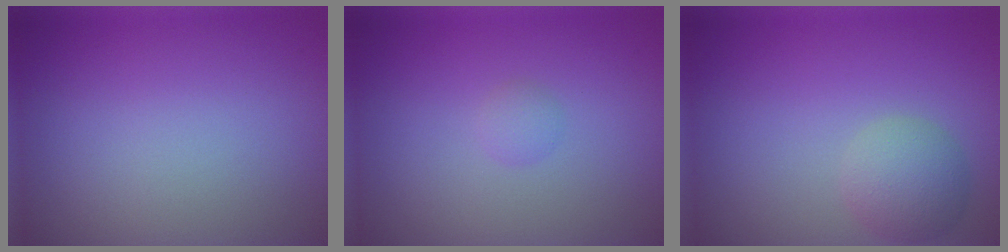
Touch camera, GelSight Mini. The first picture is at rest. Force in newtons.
{"total": 0.8, "press": 0.8, "slide": 0.1}
{"total": 3.2, "press": 3.2, "slide": 0.1}